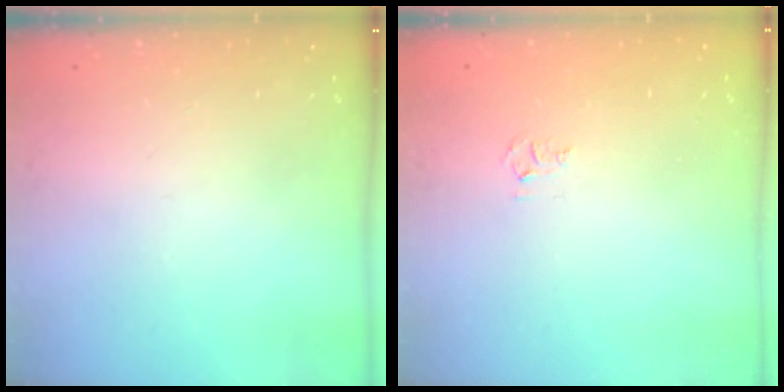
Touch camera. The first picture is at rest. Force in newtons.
{"total": 3.8, "press": 3.8, "slide": 0.4}